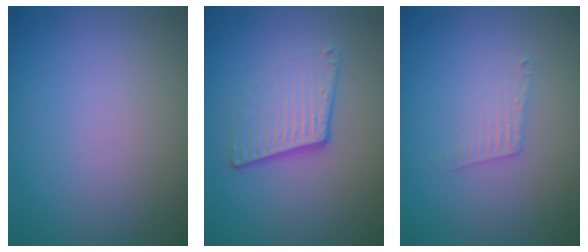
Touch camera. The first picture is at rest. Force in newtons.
{"total": 4.0, "press": 2.6, "slide": 3.1}
{"total": 1.7, "press": 1.7, "slide": 0.0}